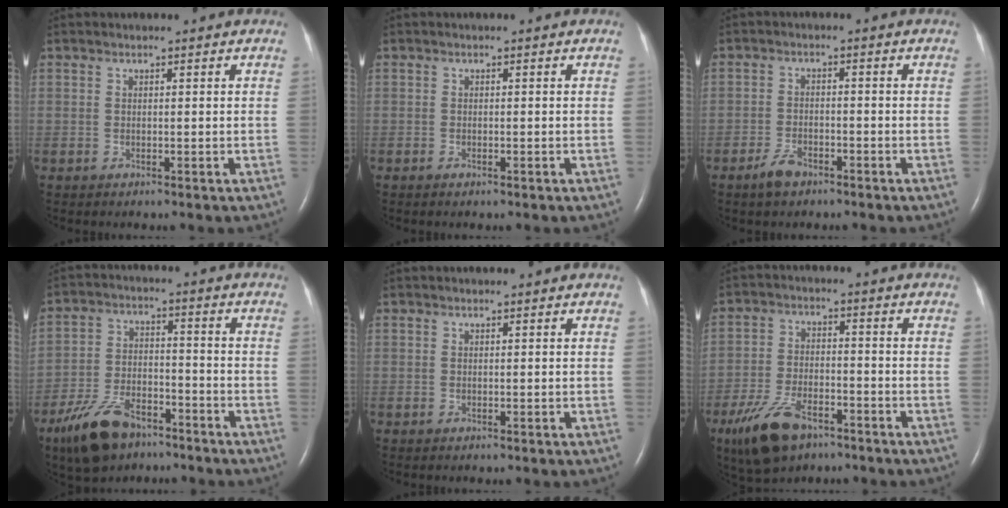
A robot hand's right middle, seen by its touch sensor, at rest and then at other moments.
{"total": 0.6, "force": [-0.4, 0.1, 0.4], "torque": [-0.011, -0.002, -0.004]}
{"total": 3.3, "force": [-2.4, 1.4, 1.7], "torque": [-0.042, -0.001, -0.041]}
{"total": 10.6, "force": [-7.5, 4.7, 5.8], "torque": [-0.123, -0.008, -0.133]}
{"total": 0.0}
{"total": 9.9, "force": [-6.3, 4.2, 6.3], "torque": [-0.137, -0.009, -0.111]}